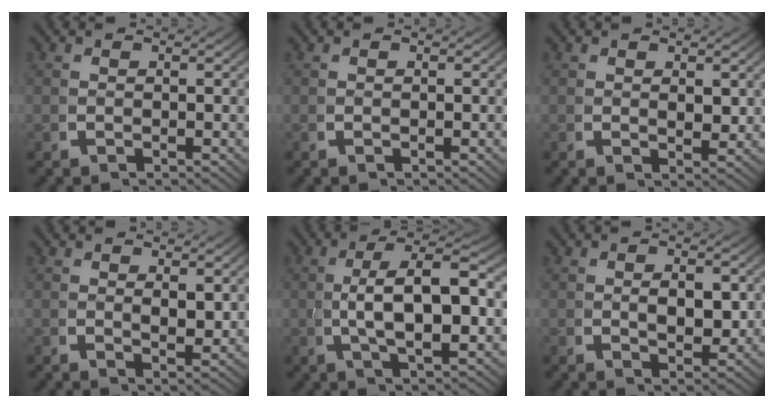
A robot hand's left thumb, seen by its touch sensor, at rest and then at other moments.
{"total": 0.0}
{"total": 1.2, "force": [0.8, 0.5, 0.7], "torque": [-0.012, -0.011, 0.019]}
{"total": 1.6, "force": [1.0, 0.5, 1.1], "torque": [-0.020, -0.012, 0.024]}
{"total": 7.8, "force": [0.4, 3.4, 7.0], "torque": [-0.132, -0.010, 0.015]}
{"total": 2.8, "force": [0.4, 1.7, 2.1], "torque": [-0.031, -0.008, 0.011]}